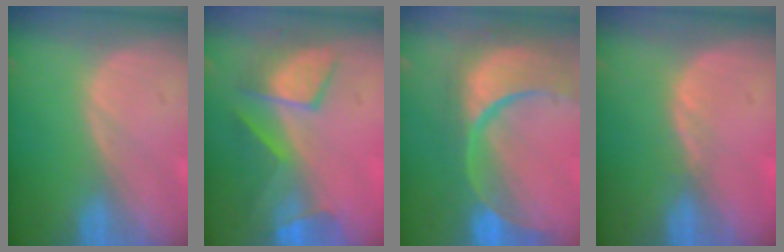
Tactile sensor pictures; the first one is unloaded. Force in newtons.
{"total": 7.5, "press": 7.4, "slide": 1.2}
{"total": 13.7, "press": 10.9, "slide": 8.4}
{"total": 1.1, "press": 1.0, "slide": 0.5}